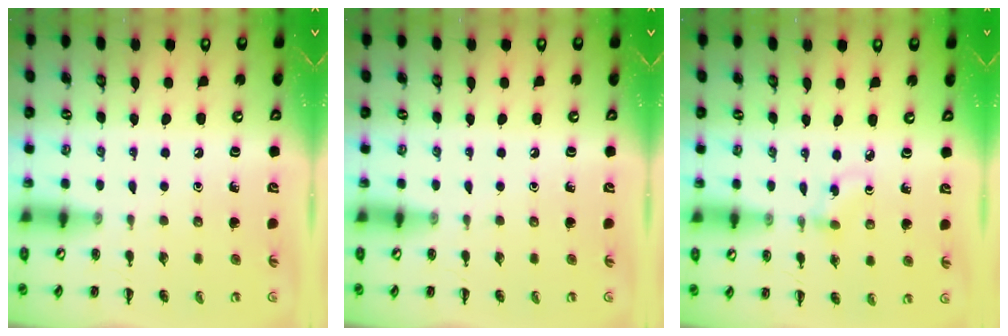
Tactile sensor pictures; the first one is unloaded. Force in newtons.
{"total": 0.0}
{"total": 1.9, "press": 1.7, "slide": 0.7}